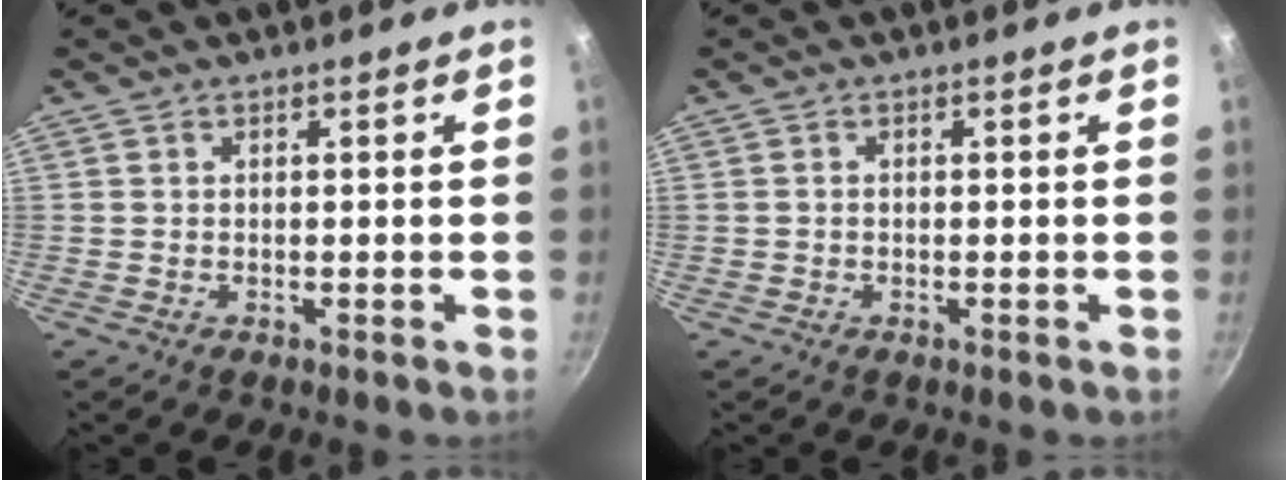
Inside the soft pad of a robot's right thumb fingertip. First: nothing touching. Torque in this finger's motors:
{"motor_torque": [-0.13, -0.72, -0.33, 0.08, -0.03]}